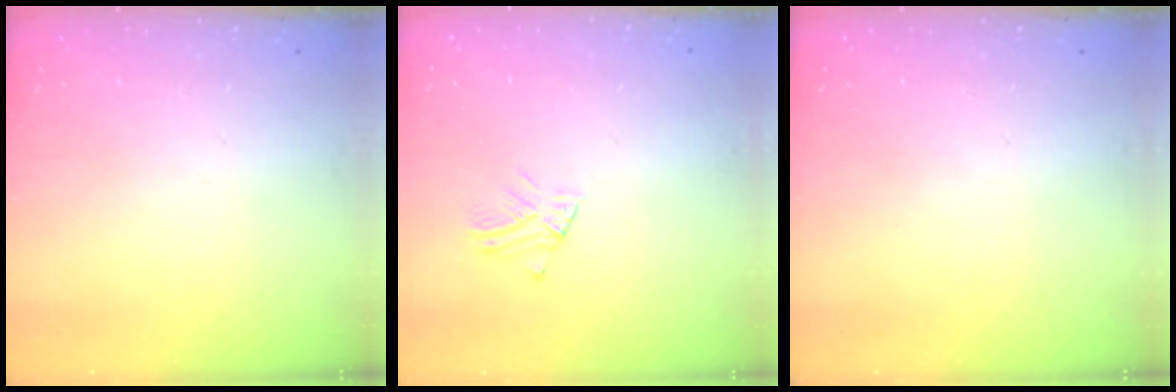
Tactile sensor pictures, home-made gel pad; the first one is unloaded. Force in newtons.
{"total": 1.6, "press": 1.6, "slide": 0.1}
{"total": 0.0}